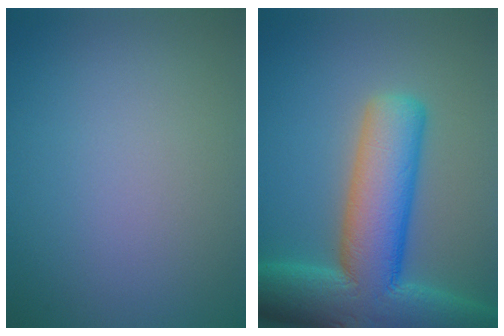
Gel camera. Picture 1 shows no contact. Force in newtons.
{"total": 13.1, "press": 13.1, "slide": 0.8}